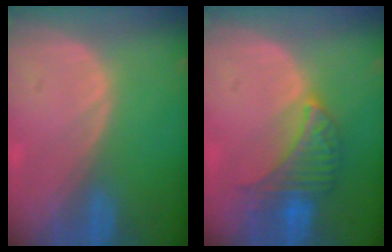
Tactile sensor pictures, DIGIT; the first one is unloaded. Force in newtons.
{"total": 6.5, "press": 6.5, "slide": 0.5}